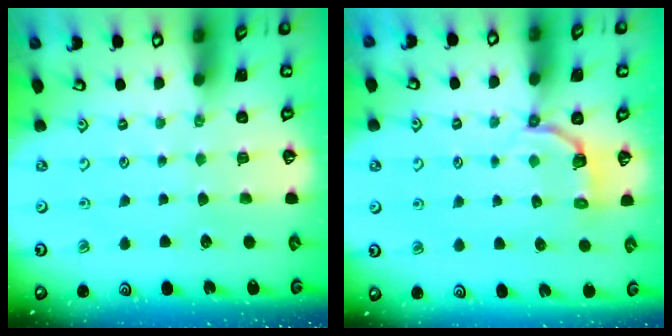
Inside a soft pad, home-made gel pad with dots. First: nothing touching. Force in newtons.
{"total": 3.8, "press": 1.9, "slide": 3.3}